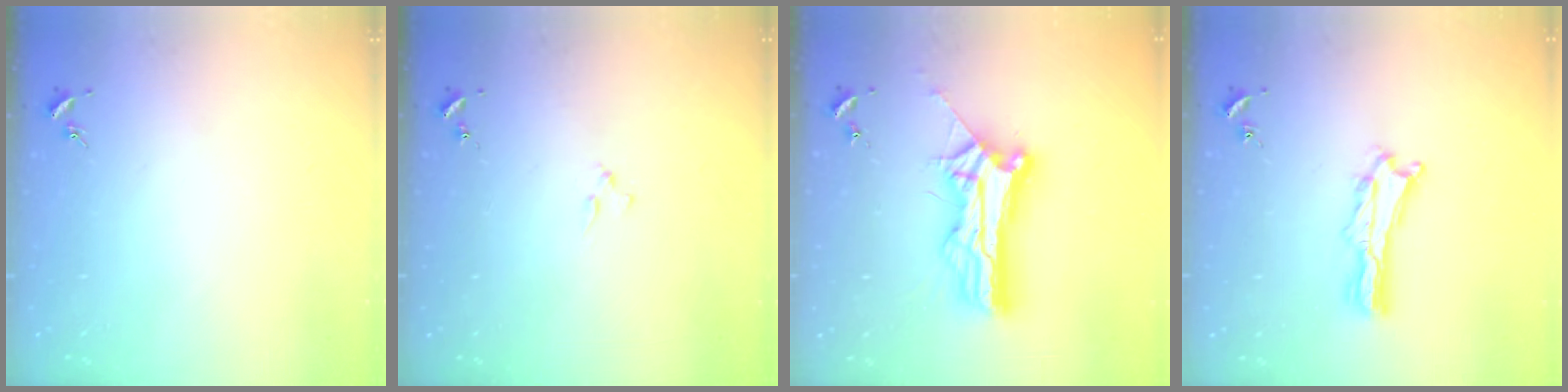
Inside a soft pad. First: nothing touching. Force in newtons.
{"total": 0.9, "press": 0.9, "slide": 0.2}
{"total": 12.6, "press": 12.6, "slide": 1.2}
{"total": 2.1, "press": 2.1, "slide": 0.3}